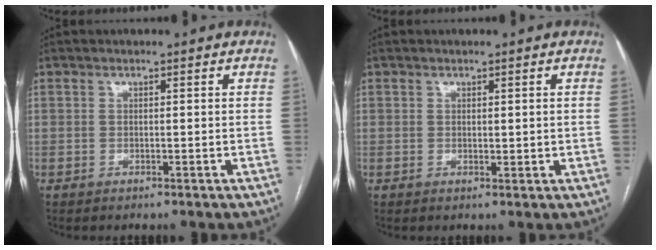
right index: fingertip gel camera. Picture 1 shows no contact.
{"total": 0.8, "force": [0.3, 0.5, 0.5], "torque": [-0.009, -0.002, 0.009]}